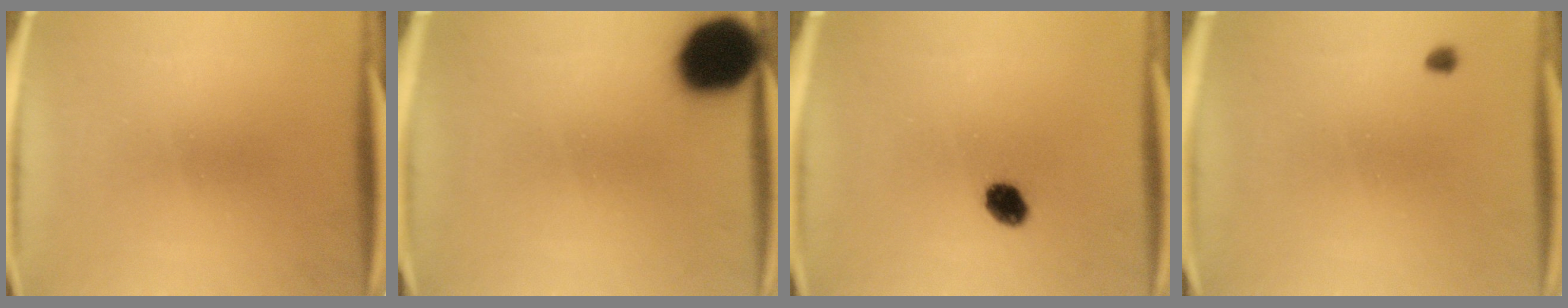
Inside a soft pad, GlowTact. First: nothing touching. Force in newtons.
{"total": 16.3}
{"total": 4.5}
{"total": 0.9}